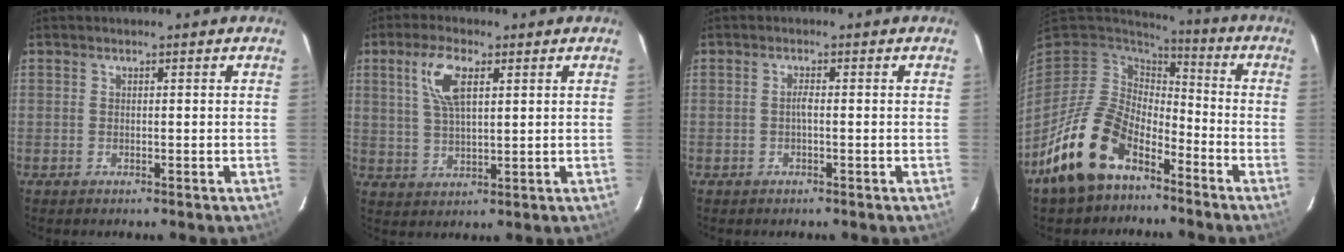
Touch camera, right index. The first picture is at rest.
{"total": 7.4, "force": [3.0, 2.8, 6.2], "torque": [-0.122, 0.009, 0.061]}
{"total": 1.1, "force": [-0.3, 0.1, 1.0], "torque": [-0.020, 0.005, -0.008]}
{"total": 19.0, "force": [-10.6, 10.9, 11.4], "torque": [-0.253, -0.015, -0.188]}